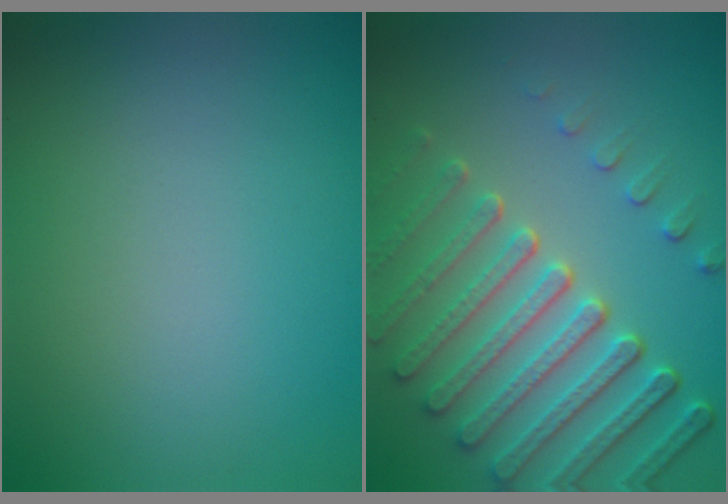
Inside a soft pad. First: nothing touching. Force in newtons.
{"total": 6.9, "press": 5.3, "slide": 4.5}